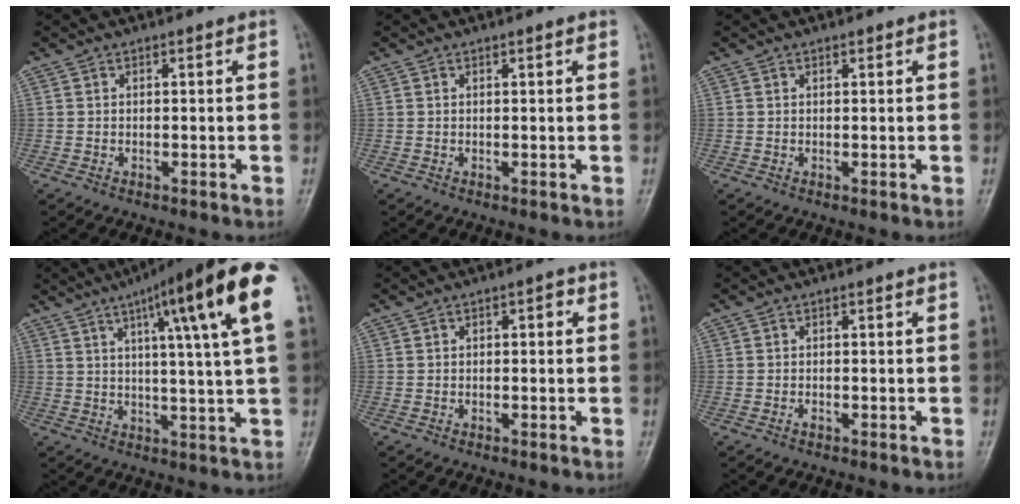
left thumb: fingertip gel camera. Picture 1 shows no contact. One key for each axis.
{"total": 0.9, "fx": 0.6, "fy": 0.1, "fz": 0.7, "tx": -0.010, "ty": 0.000, "tz": 0.006}
{"total": 0.6, "fx": 0.4, "fy": 0.2, "fz": 0.3, "tx": -0.006, "ty": -0.002, "tz": 0.005}
{"total": 18.8, "fx": 7.8, "fy": 1.8, "fz": 17.0, "tx": -0.240, "ty": -0.010, "tz": 0.103}
{"total": 2.0, "fx": 0.4, "fy": 1.0, "fz": 1.7, "tx": -0.015, "ty": 0.007, "tz": 0.000}
{"total": 0.8, "fx": -0.5, "fy": 0.4, "fz": 0.5, "tx": -0.008, "ty": 0.005, "tz": -0.010}